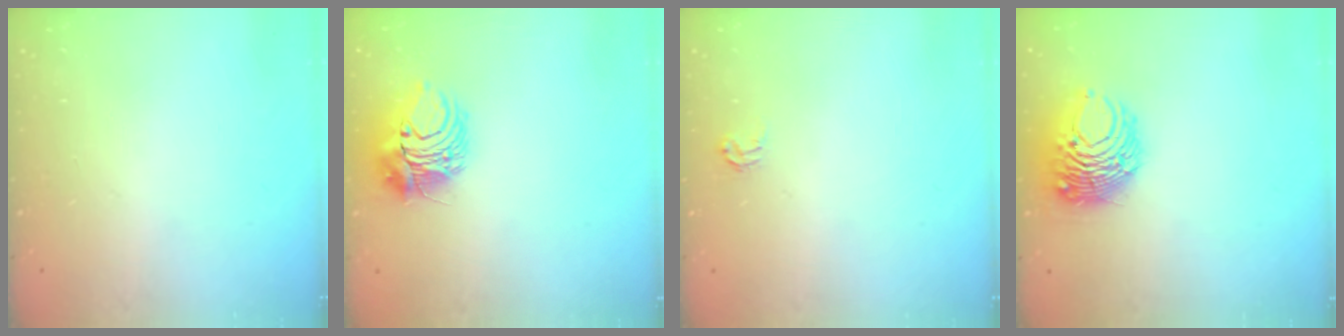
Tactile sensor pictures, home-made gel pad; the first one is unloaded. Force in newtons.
{"total": 9.0, "press": 8.9, "slide": 0.9}
{"total": 3.1, "press": 3.1, "slide": 0.4}
{"total": 10.7, "press": 10.7, "slide": 0.7}